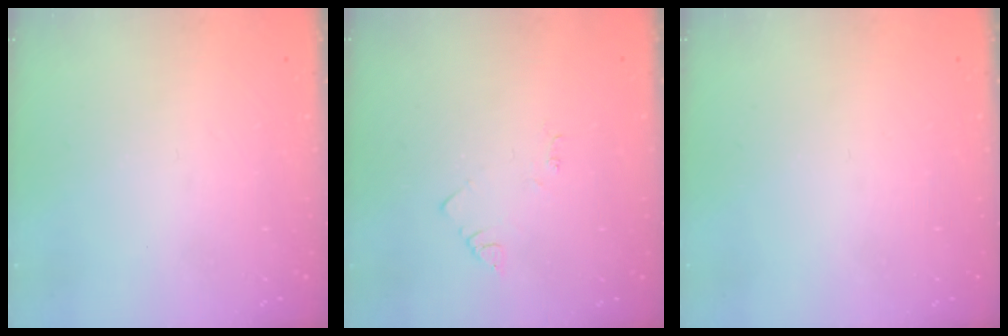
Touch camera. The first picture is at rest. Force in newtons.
{"total": 2.7, "press": 2.7, "slide": 0.4}
{"total": 0.0}